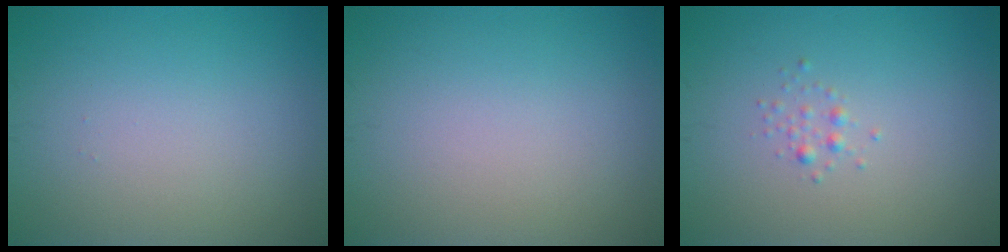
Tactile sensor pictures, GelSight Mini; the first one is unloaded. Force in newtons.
{"total": 0.0}
{"total": 0.8, "press": 0.8, "slide": 0.0}